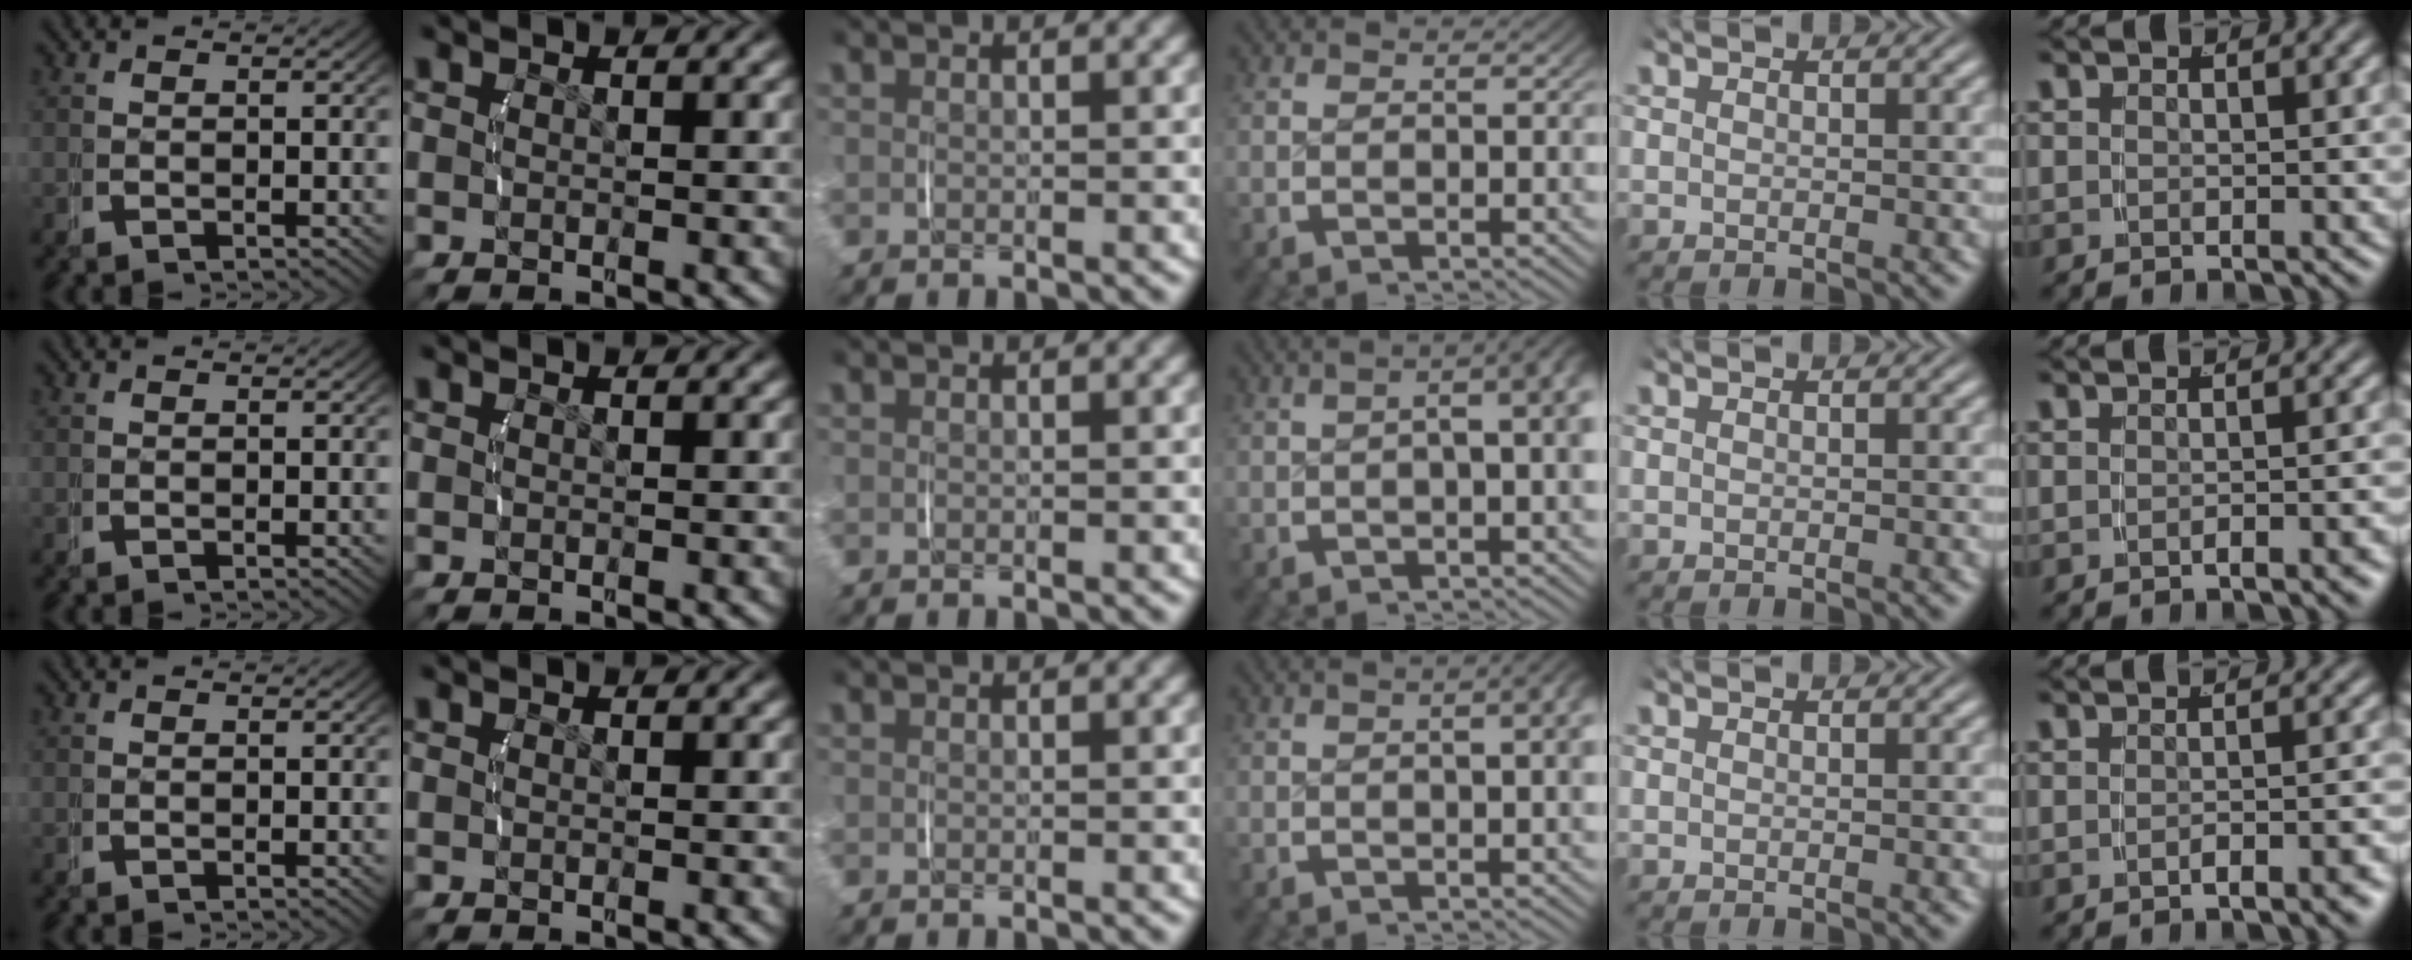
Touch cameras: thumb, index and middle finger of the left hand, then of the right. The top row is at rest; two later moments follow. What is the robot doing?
{"motion": "lift_and_place", "object": "jewelry box"}